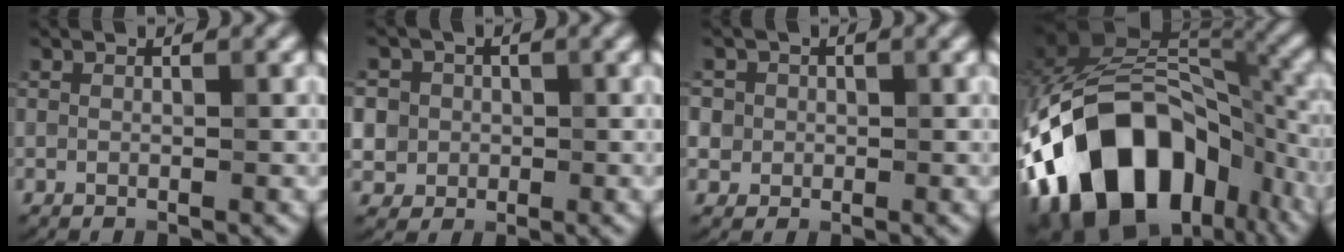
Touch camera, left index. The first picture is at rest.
{"total": 5.6, "force": [1.0, 5.3, 1.8], "torque": [-0.041, 0.030, -0.002]}
{"total": 3.4, "force": [0.8, 3.1, 1.0], "torque": [-0.006, 0.015, 0.005]}
{"total": 18.0, "force": [-7.5, 10.9, 12.2], "torque": [-0.215, 0.006, -0.132]}